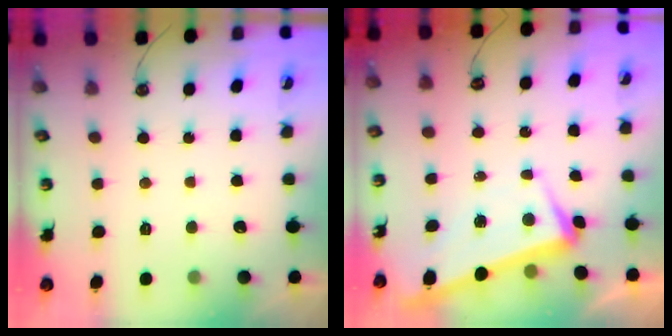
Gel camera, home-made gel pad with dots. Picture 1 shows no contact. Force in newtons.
{"total": 3.3, "press": 2.9, "slide": 1.6}